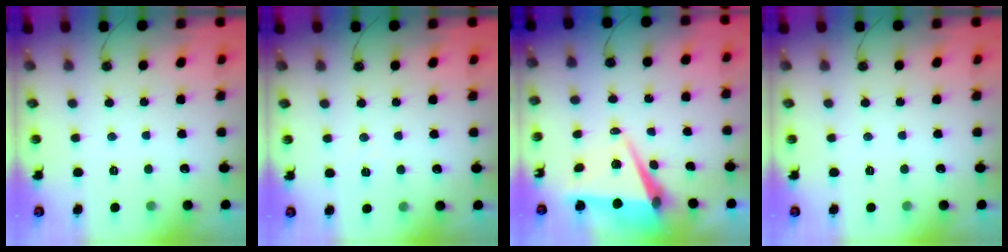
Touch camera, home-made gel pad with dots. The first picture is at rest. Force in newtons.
{"total": 5.3, "press": 3.1, "slide": 4.3}
{"total": 7.5, "press": 6.2, "slide": 4.2}
{"total": 0.0}